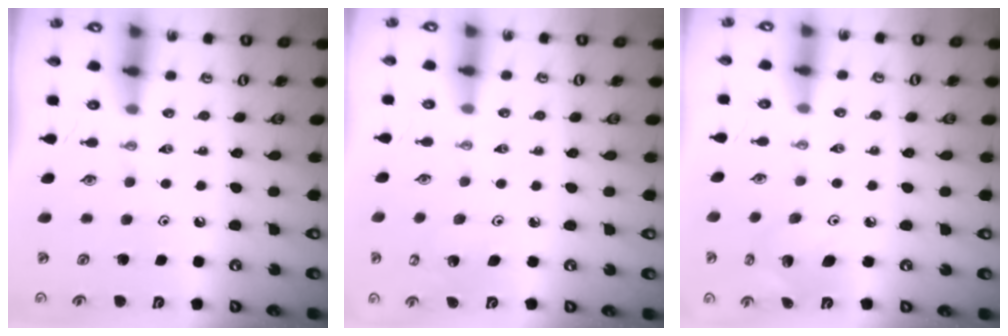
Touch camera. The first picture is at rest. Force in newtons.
{"total": 2.7, "press": 2.7, "slide": 0.2}
{"total": 6.4, "press": 6.4, "slide": 0.3}